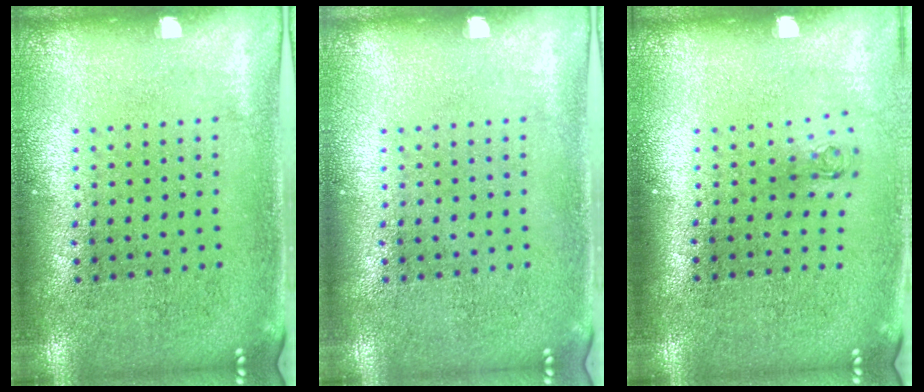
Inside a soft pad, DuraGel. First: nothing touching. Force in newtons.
{"total": 0.0}
{"total": 0.7, "press": 0.3, "slide": 0.6}